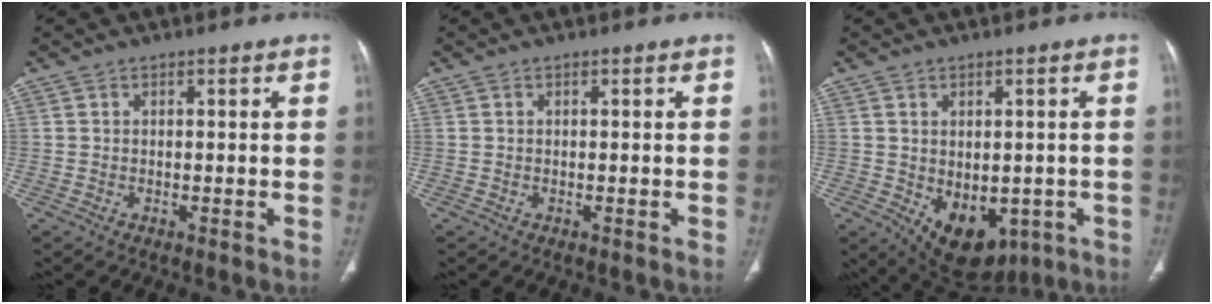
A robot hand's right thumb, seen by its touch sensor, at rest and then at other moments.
{"total": 0.0}
{"total": 11.9, "force": [-3.6, 7.8, 8.2], "torque": [-0.088, -0.003, -0.026]}